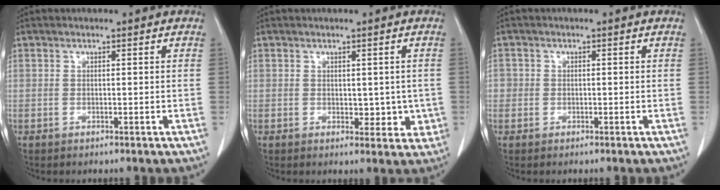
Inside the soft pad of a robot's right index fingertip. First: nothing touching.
{"total": 3.8, "force": [0.0, 2.5, 2.9], "torque": [-0.019, -0.004, 0.006]}
{"total": 1.5, "force": [-0.2, 1.4, 0.3], "torque": [0.004, 0.005, -0.006]}